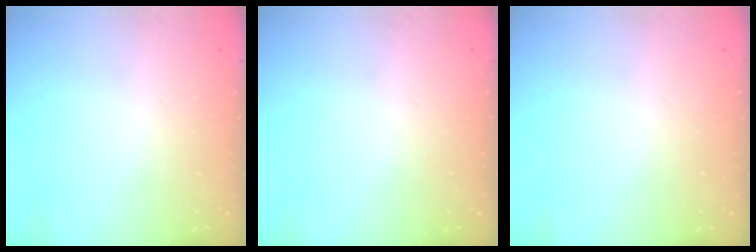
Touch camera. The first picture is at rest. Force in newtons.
{"total": 0.0}
{"total": 0.0}